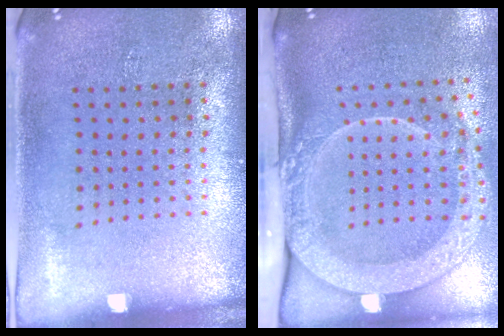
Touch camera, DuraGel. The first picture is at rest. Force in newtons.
{"total": 3.0, "press": 2.1, "slide": 2.1}